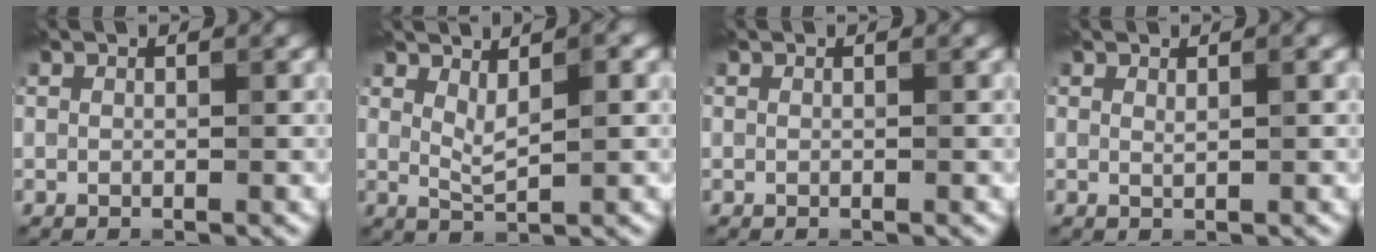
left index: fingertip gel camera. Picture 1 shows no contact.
{"total": 2.2, "force": [0.6, 0.5, 2.0], "torque": [-0.041, -0.003, 0.020]}
{"total": 0.0}
{"total": 0.0}